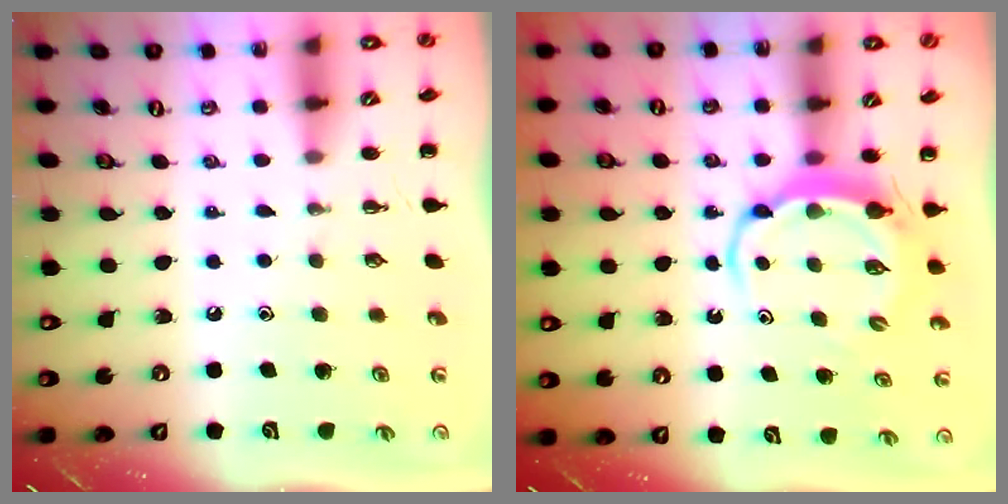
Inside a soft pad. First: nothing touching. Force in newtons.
{"total": 5.5, "press": 5.5, "slide": 0.5}